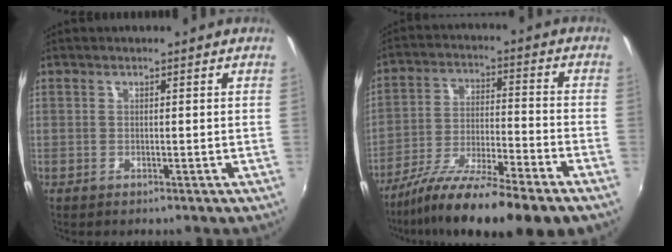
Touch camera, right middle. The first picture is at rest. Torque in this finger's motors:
{"motor_torque": [1.23, -0.90, 0.80, 0.21]}